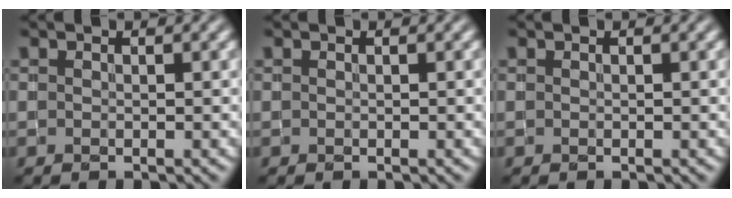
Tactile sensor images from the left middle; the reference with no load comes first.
{"total": 0.0}
{"total": 0.0}